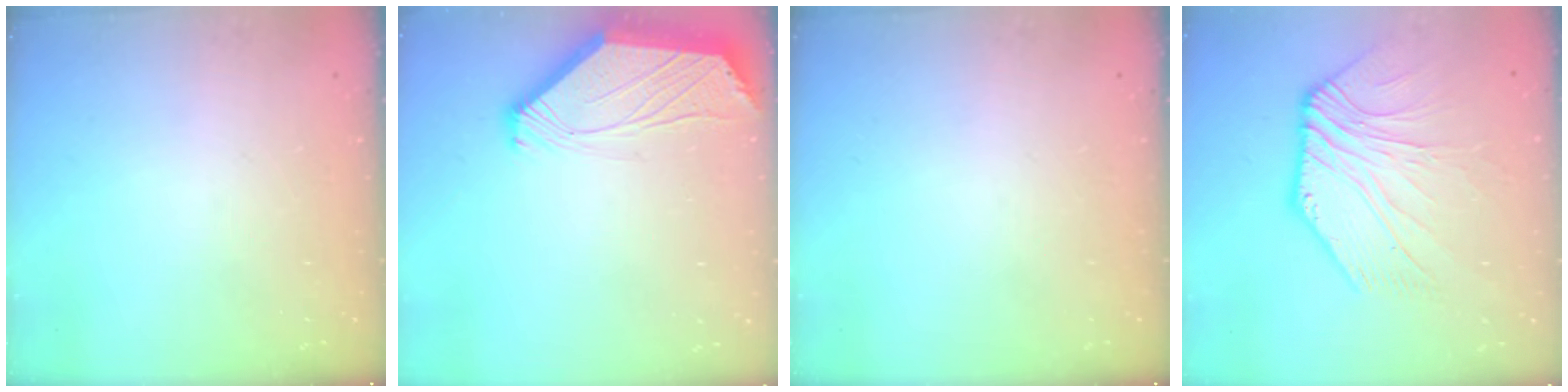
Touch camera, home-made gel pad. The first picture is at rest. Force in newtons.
{"total": 2.4, "press": 2.4, "slide": 0.6}
{"total": 0.0}
{"total": 7.6, "press": 7.6, "slide": 1.1}